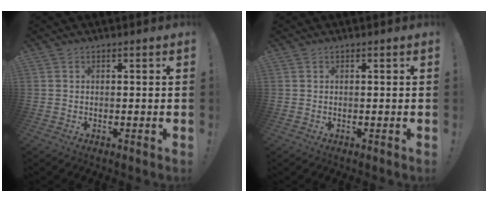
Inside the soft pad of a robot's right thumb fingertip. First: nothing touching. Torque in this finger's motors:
{"motor_torque": [0.00, 0.00, -0.01, 0.01, 0.01]}